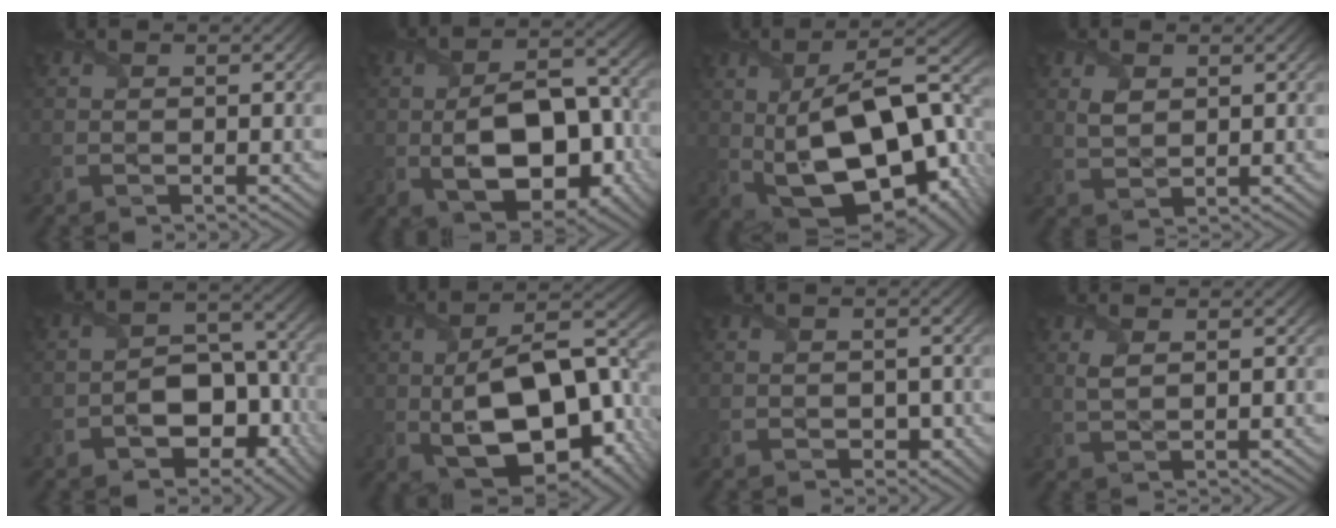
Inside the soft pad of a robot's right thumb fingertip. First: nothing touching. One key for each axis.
{"total": 12.7, "fx": -2.8, "fy": 7.4, "fz": 9.9, "tx": -0.163, "ty": -0.018, "tz": -0.039}
{"total": 19.8, "fx": -1.2, "fy": 10.1, "fz": 17.0, "tx": -0.288, "ty": -0.008, "tz": -0.010}
{"total": 2.4, "fx": 0.9, "fy": 1.6, "fz": 1.5, "tx": -0.039, "ty": -0.003, "tz": 0.021}
{"total": 9.5, "fx": -4.0, "fy": 6.4, "fz": 5.8, "tx": -0.082, "ty": -0.007, "tz": -0.064}
{"total": 17.5, "fx": -2.6, "fy": 9.5, "fz": 14.5, "tx": -0.240, "ty": -0.011, "tz": -0.029}
{"total": 1.8, "fx": -0.6, "fy": 1.5, "fz": 0.9, "tx": -0.012, "ty": -0.010, "tz": -0.008}
{"total": 1.8, "fx": 0.8, "fy": 0.8, "fz": 1.4, "tx": -0.040, "ty": -0.001, "tz": 0.019}